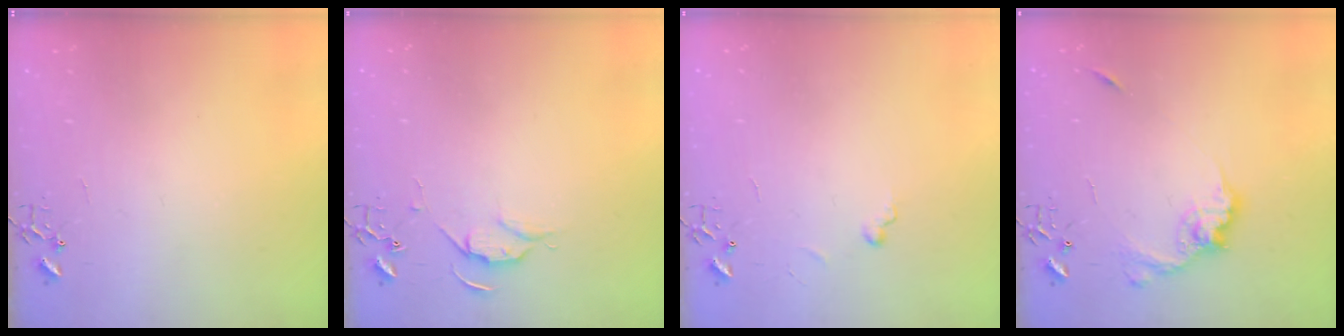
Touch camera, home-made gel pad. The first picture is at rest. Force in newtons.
{"total": 6.1, "press": 6.0, "slide": 0.7}
{"total": 5.2, "press": 5.2, "slide": 0.5}
{"total": 13.1, "press": 13.1, "slide": 1.0}